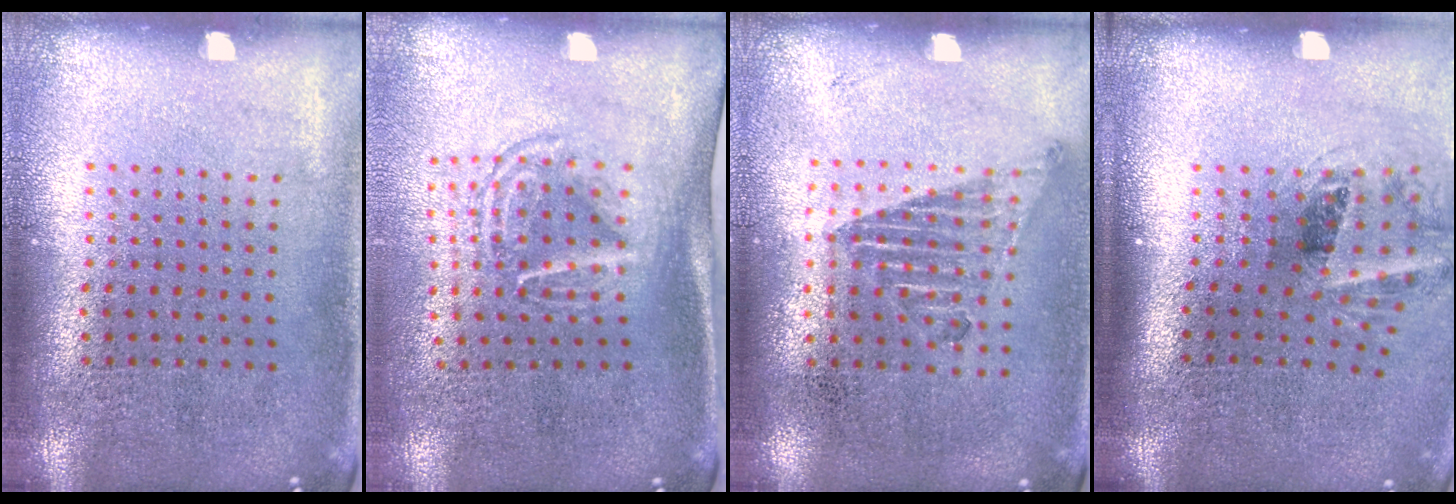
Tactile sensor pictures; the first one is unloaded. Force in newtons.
{"total": 1.7, "press": 1.1, "slide": 1.2}
{"total": 1.0, "press": 0.9, "slide": 0.4}
{"total": 1.6, "press": 1.2, "slide": 1.1}